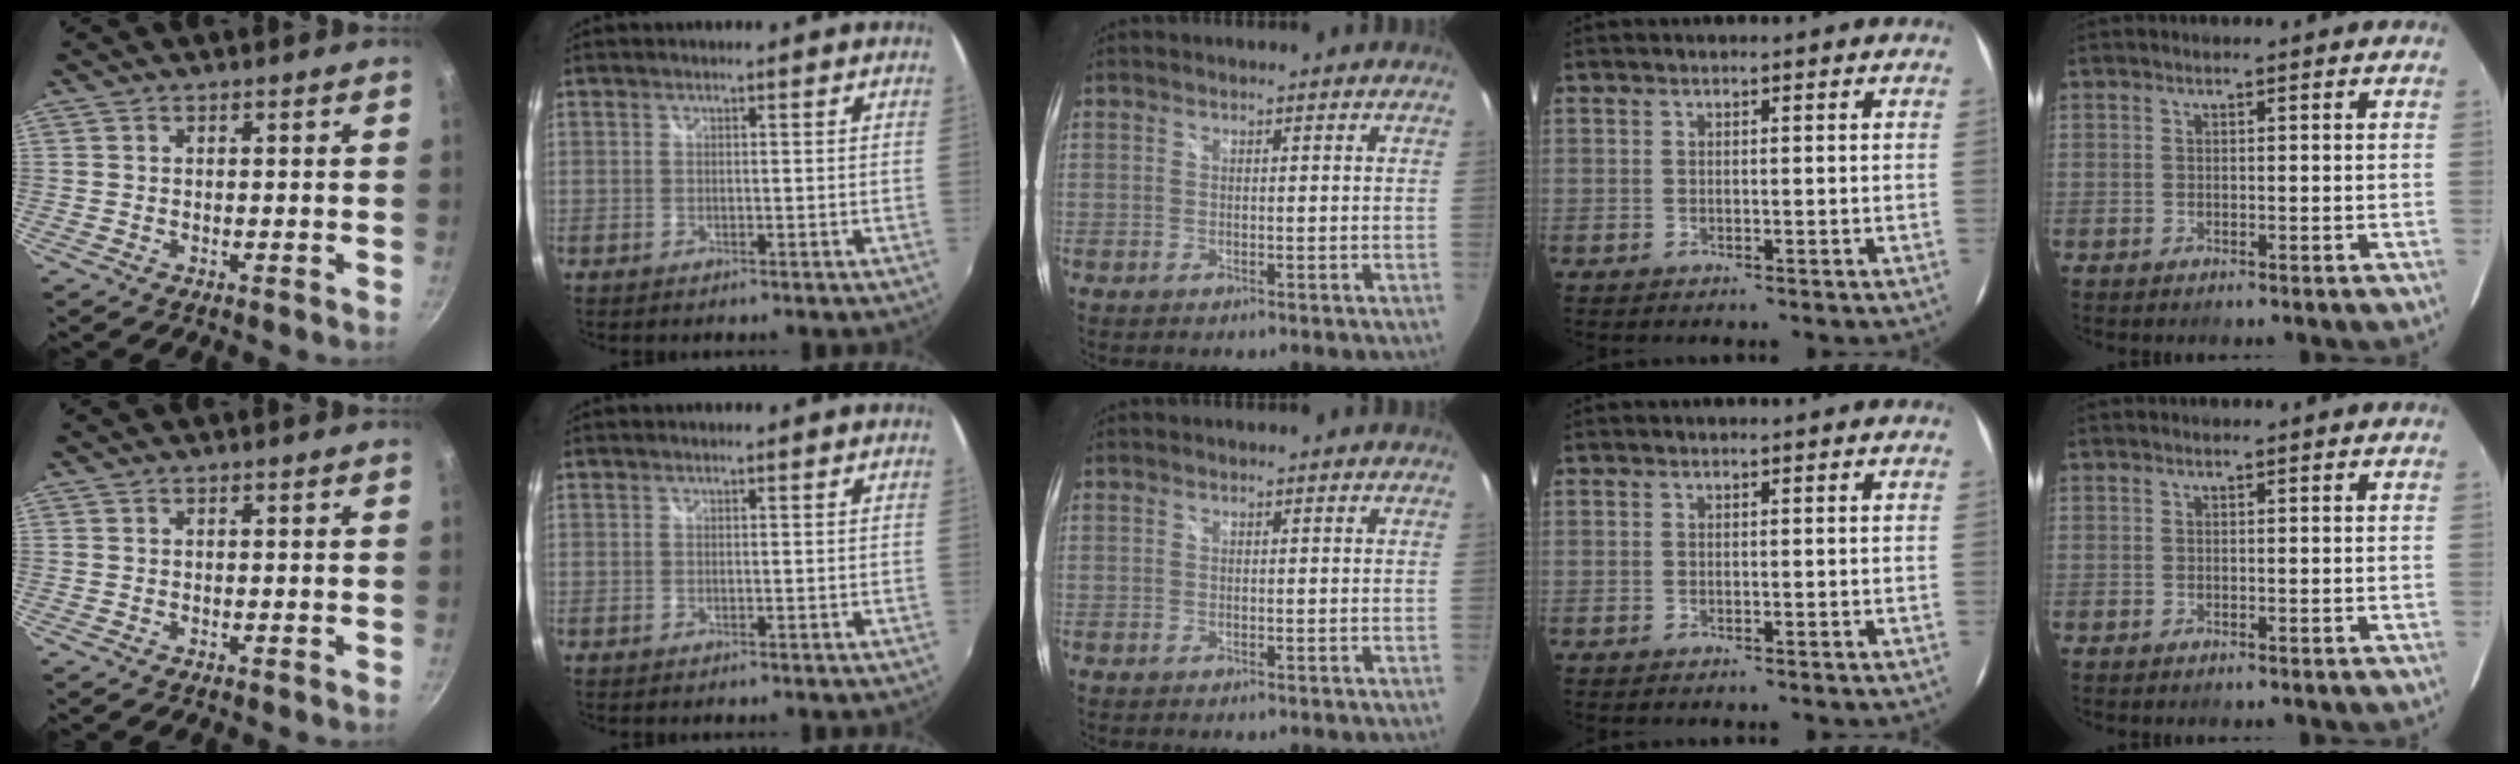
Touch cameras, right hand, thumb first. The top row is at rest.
{}